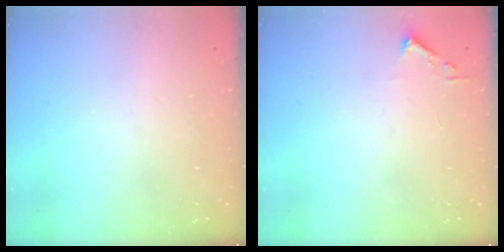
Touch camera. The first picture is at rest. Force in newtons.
{"total": 2.4, "press": 2.4, "slide": 0.3}